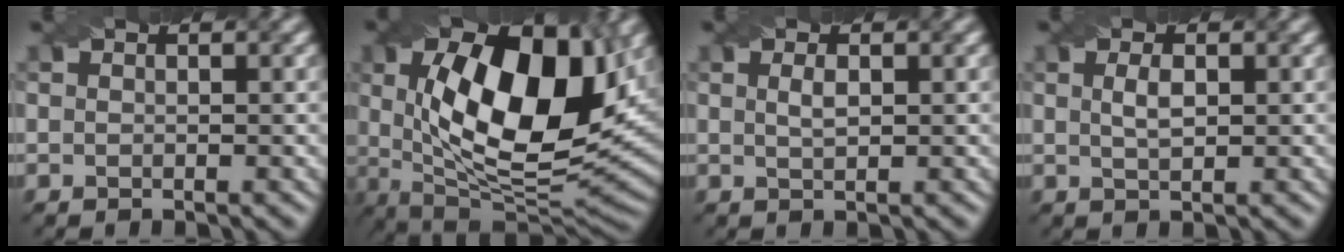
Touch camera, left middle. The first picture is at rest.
{"total": 15.3, "force": [2.8, 7.0, 13.3], "torque": [-0.211, -0.008, 0.044]}
{"total": 1.3, "force": [0.3, 0.4, 1.1], "torque": [-0.023, 0.001, 0.009]}
{"total": 1.7, "force": [0.4, 0.6, 1.5], "torque": [-0.033, 0.002, 0.010]}